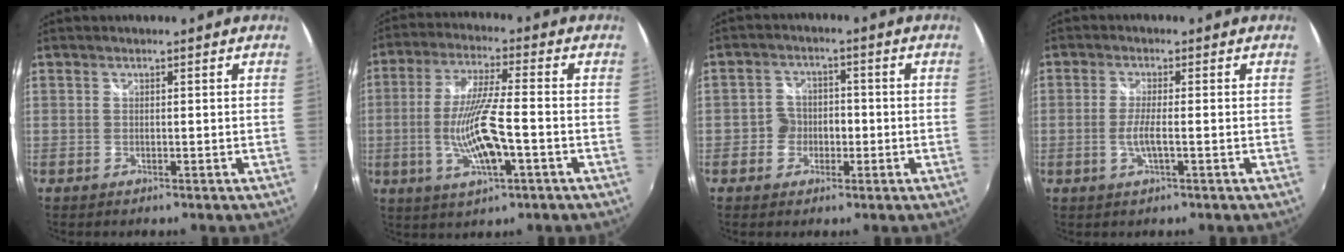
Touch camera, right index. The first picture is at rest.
{"total": 12.2, "force": [-3.3, 2.0, 11.6], "torque": [-0.228, -0.011, -0.058]}
{"total": 4.4, "force": [-1.6, 3.9, 1.4], "torque": [-0.025, 0.010, -0.028]}
{"total": 3.4, "force": [-1.0, 0.1, 3.3], "torque": [-0.067, -0.004, -0.021]}